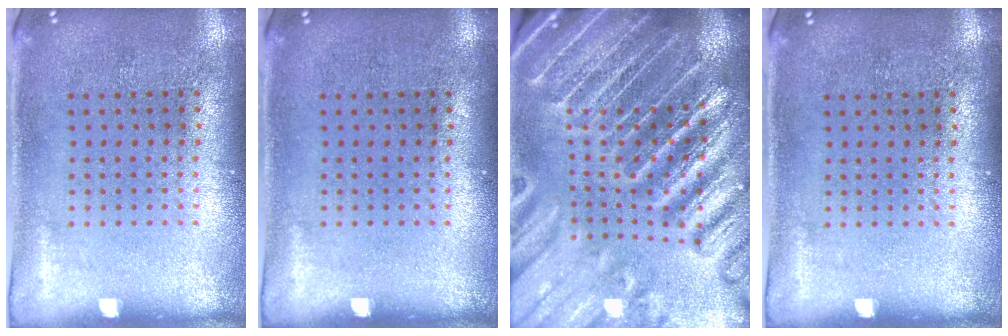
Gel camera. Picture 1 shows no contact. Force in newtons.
{"total": 0.0}
{"total": 5.1, "press": 4.5, "slide": 2.3}
{"total": 0.0}